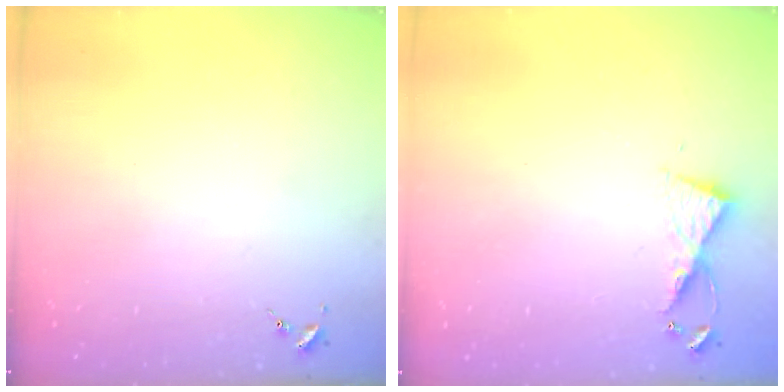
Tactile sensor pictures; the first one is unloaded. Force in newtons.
{"total": 6.0, "press": 6.0, "slide": 0.6}